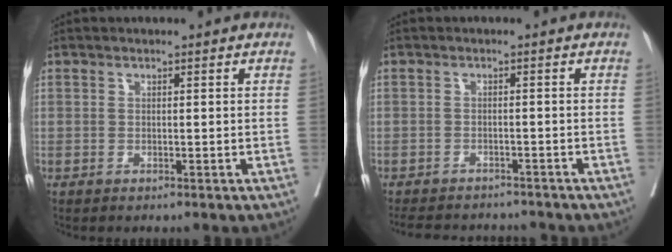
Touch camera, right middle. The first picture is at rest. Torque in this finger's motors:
{"motor_torque": [0.01, -0.04, 0.01, 0.01]}